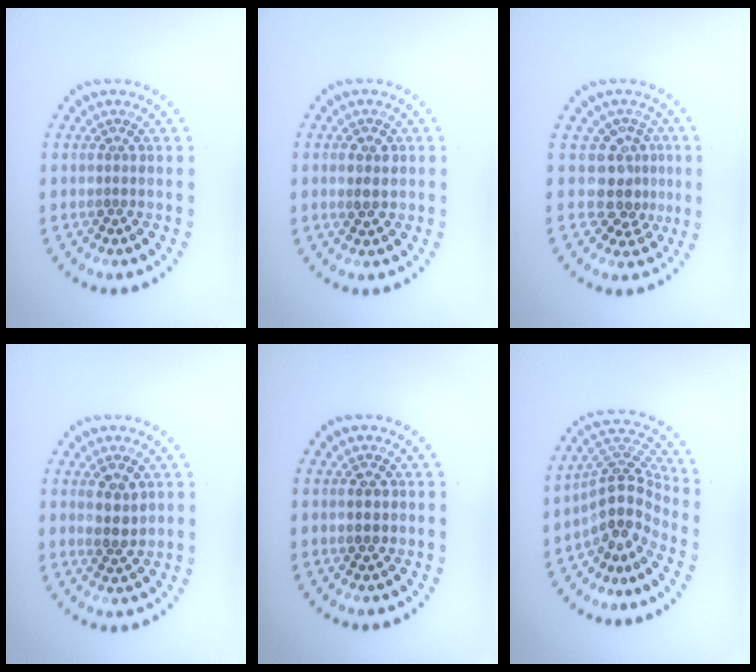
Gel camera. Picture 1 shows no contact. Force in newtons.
{"total": 1.8, "press": 1.8, "slide": 0.1}
{"total": 3.3, "press": 2.5, "slide": 2.1}
{"total": 2.5, "press": 2.4, "slide": 0.3}
{"total": 2.1, "press": 2.0, "slide": 0.2}
{"total": 4.7, "press": 3.4, "slide": 3.2}